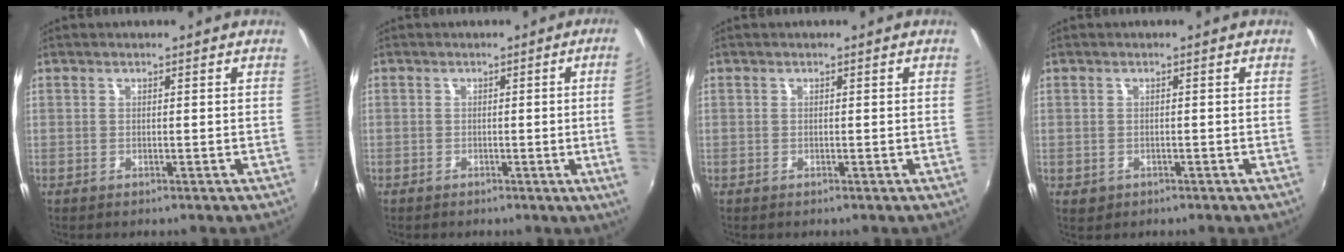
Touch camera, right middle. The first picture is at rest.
{"total": 6.0, "force": [-0.2, -1.7, 5.8], "torque": [-0.079, -0.011, 0.000]}
{"total": 0.0}
{"total": 1.6, "force": [-0.6, 1.4, 0.6], "torque": [-0.014, -0.002, -0.006]}